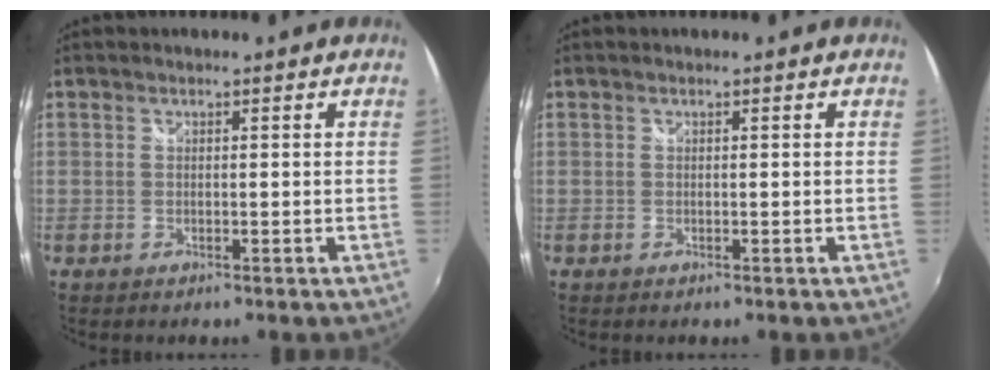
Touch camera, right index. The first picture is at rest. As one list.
[{"total": 0.0}]